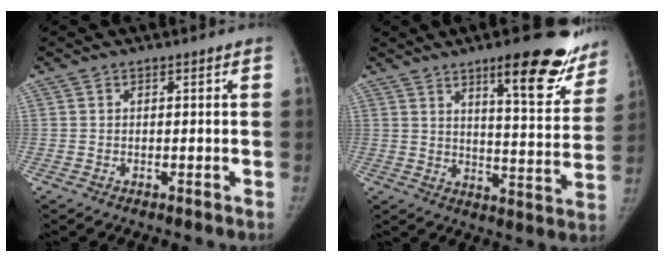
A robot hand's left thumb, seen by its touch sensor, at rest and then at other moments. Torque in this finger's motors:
{"motor_torque": [0.69, -0.49, 1.24, -1.40, 0.32]}